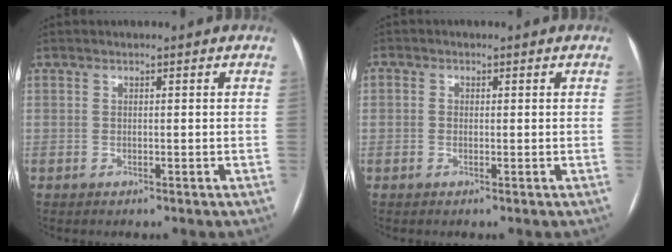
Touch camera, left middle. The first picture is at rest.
{"total": 1.3, "force": [0.0, 1.2, 0.5], "torque": [-0.008, 0.005, -0.003]}